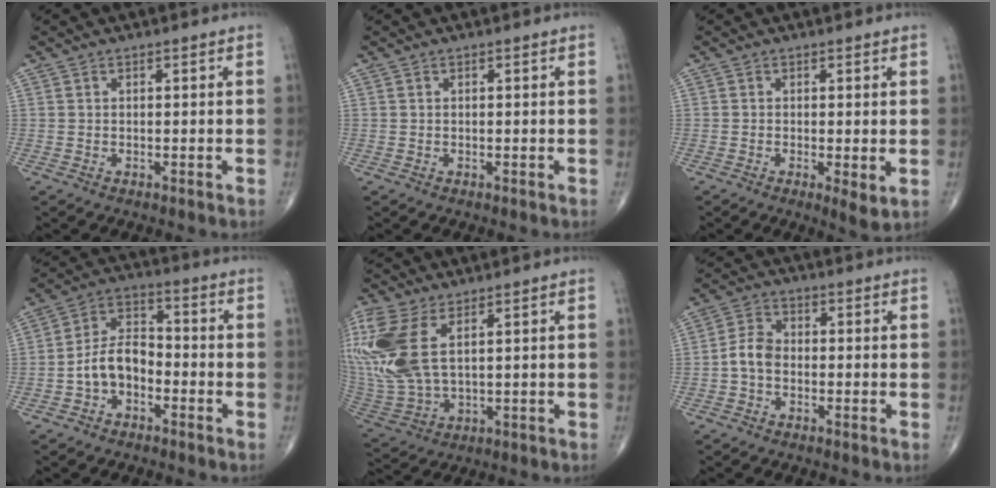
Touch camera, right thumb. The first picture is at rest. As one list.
[{"total": 0.0}, {"total": 3.4, "force": [-0.5, 1.0, 3.3], "torque": [-0.057, -0.014, -0.012]}, {"total": 8.6, "force": [-2.9, 5.6, 5.8], "torque": [-0.095, 0.042, -0.066]}, {"total": 17.4, "force": [5.3, 8.7, 14.1], "torque": [-0.356, -0.012, 0.114]}, {"total": 4.8, "force": [-1.2, 3.3, 3.2], "torque": [-0.057, 0.016, -0.033]}]